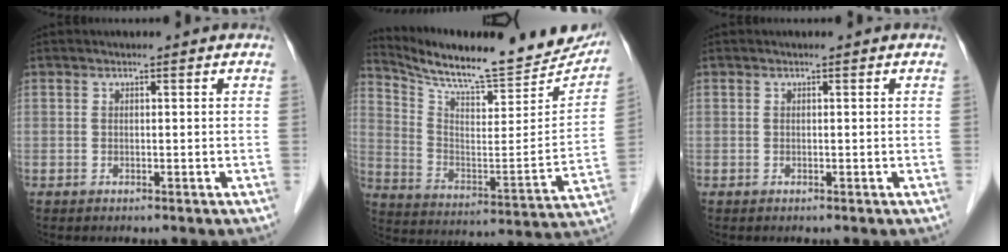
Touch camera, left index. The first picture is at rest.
{"total": 23.9, "force": [21.8, 4.0, 8.8], "torque": [-0.143, -0.060, 0.310]}
{"total": 0.0}